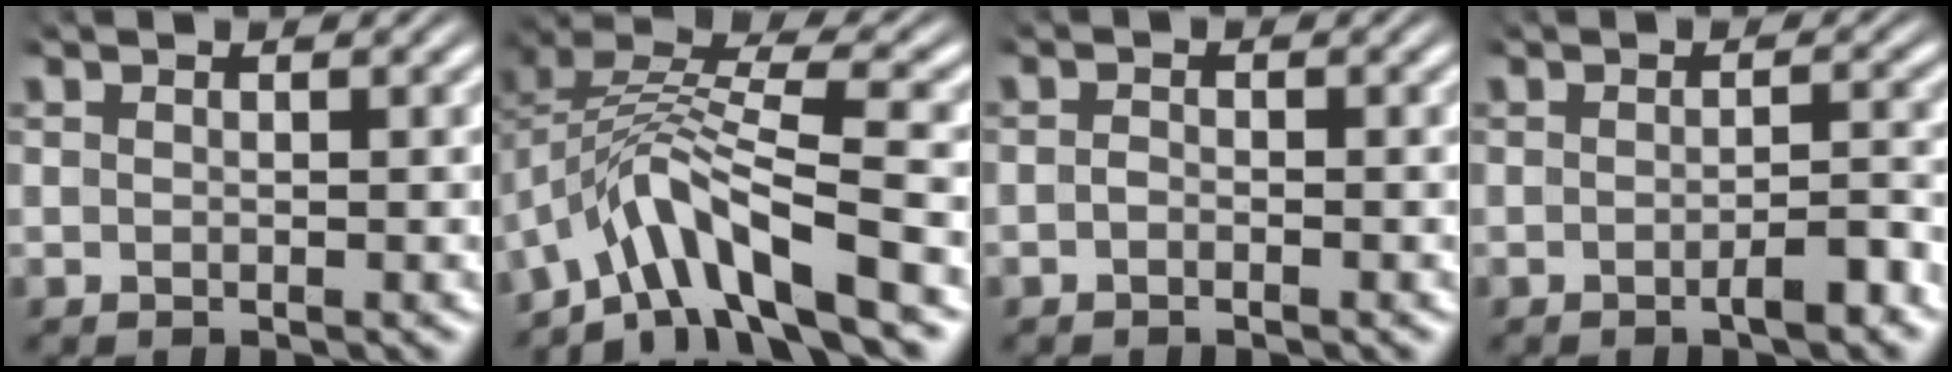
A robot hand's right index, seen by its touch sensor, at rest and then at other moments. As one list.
[{"total": 7.5, "force": [-2.0, 4.5, 5.7], "torque": [-0.136, -0.023, -0.025]}, {"total": 0.8, "force": [-0.7, 0.3, 0.2], "torque": [-0.009, -0.007, -0.012]}, {"total": 2.0, "force": [-1.4, 0.2, 1.4], "torque": [-0.015, 0.008, -0.032]}]